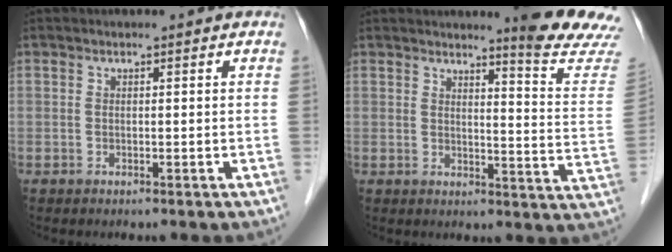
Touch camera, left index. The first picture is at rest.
{"total": 11.4, "force": [10.7, -1.5, 3.6], "torque": [-0.039, -0.090, 0.111]}